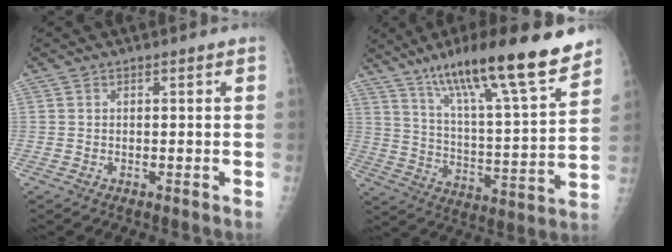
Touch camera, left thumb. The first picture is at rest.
{"total": 23.0, "force": [16.2, 3.1, 16.0], "torque": [-0.238, -0.065, 0.269]}